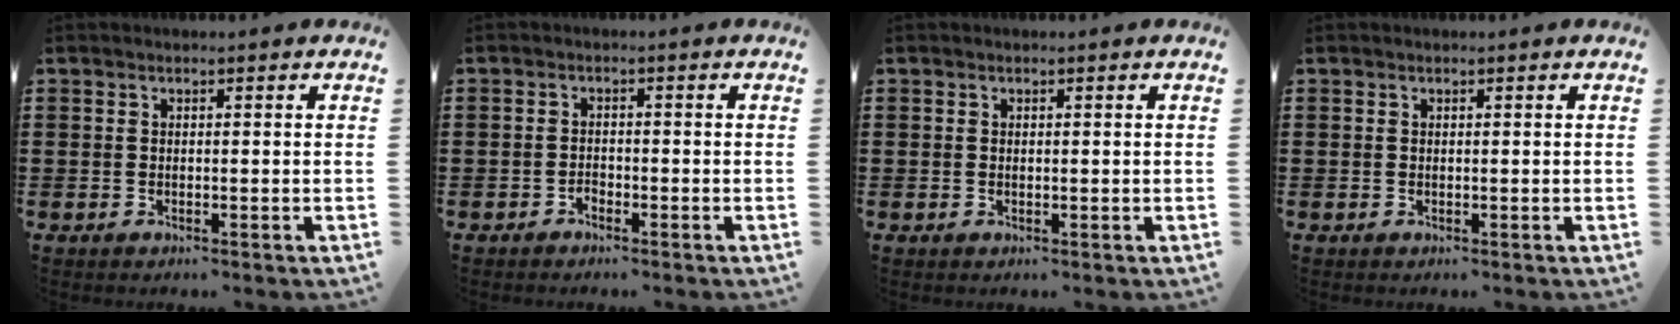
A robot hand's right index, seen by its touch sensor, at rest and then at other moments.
{"total": 1.2, "force": [-1.1, 0.5, 0.3], "torque": [-0.010, 0.000, -0.023]}
{"total": 0.0}
{"total": 0.0}